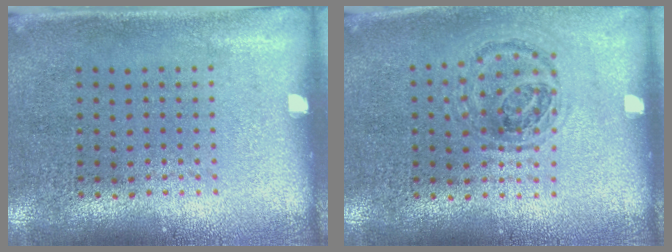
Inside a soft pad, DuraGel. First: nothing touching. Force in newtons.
{"total": 0.9, "press": 0.9, "slide": 0.3}